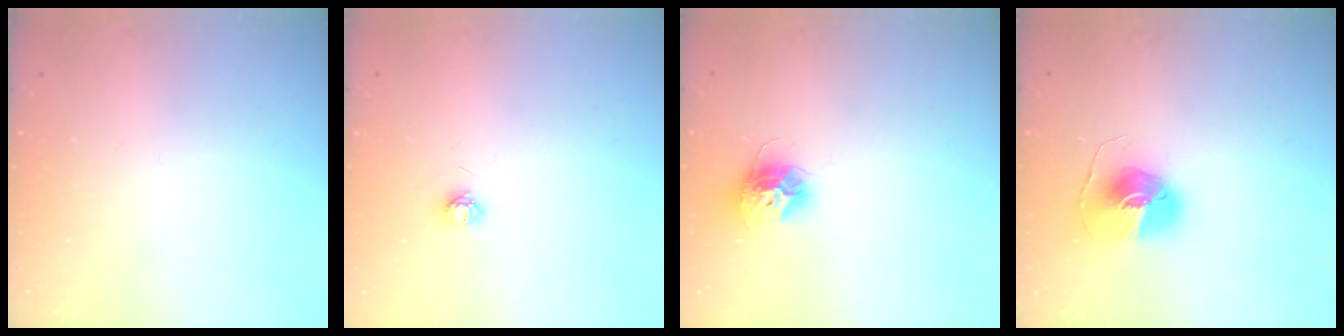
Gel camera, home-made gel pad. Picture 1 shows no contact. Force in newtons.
{"total": 4.7, "press": 4.6, "slide": 0.6}
{"total": 10.5, "press": 10.4, "slide": 0.9}
{"total": 9.6, "press": 9.6, "slide": 0.8}